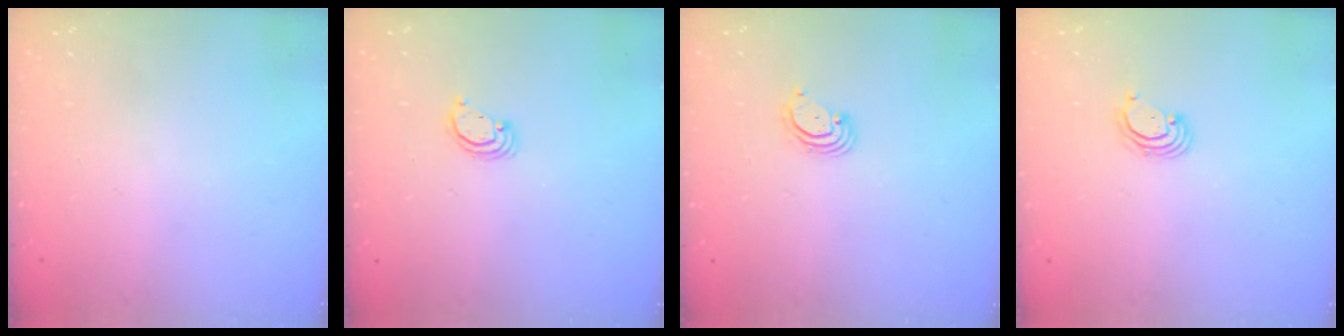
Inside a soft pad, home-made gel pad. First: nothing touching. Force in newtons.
{"total": 2.8, "press": 2.8, "slide": 0.2}
{"total": 3.0, "press": 3.0, "slide": 0.3}
{"total": 2.8, "press": 2.8, "slide": 0.3}